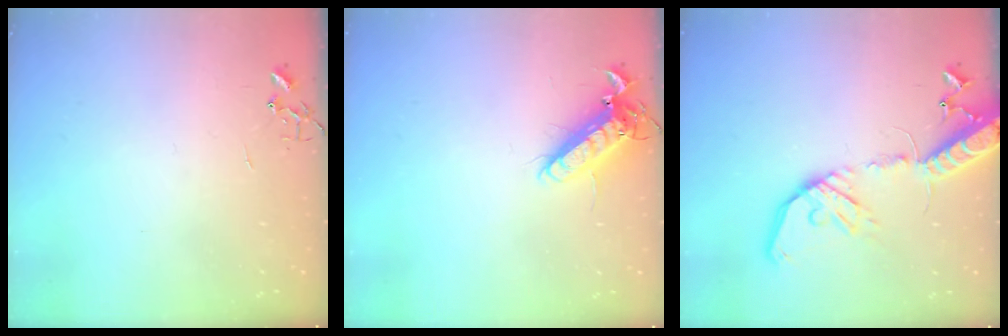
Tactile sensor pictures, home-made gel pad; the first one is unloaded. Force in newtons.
{"total": 13.3, "press": 13.0, "slide": 2.5}
{"total": 17.9, "press": 17.6, "slide": 3.7}